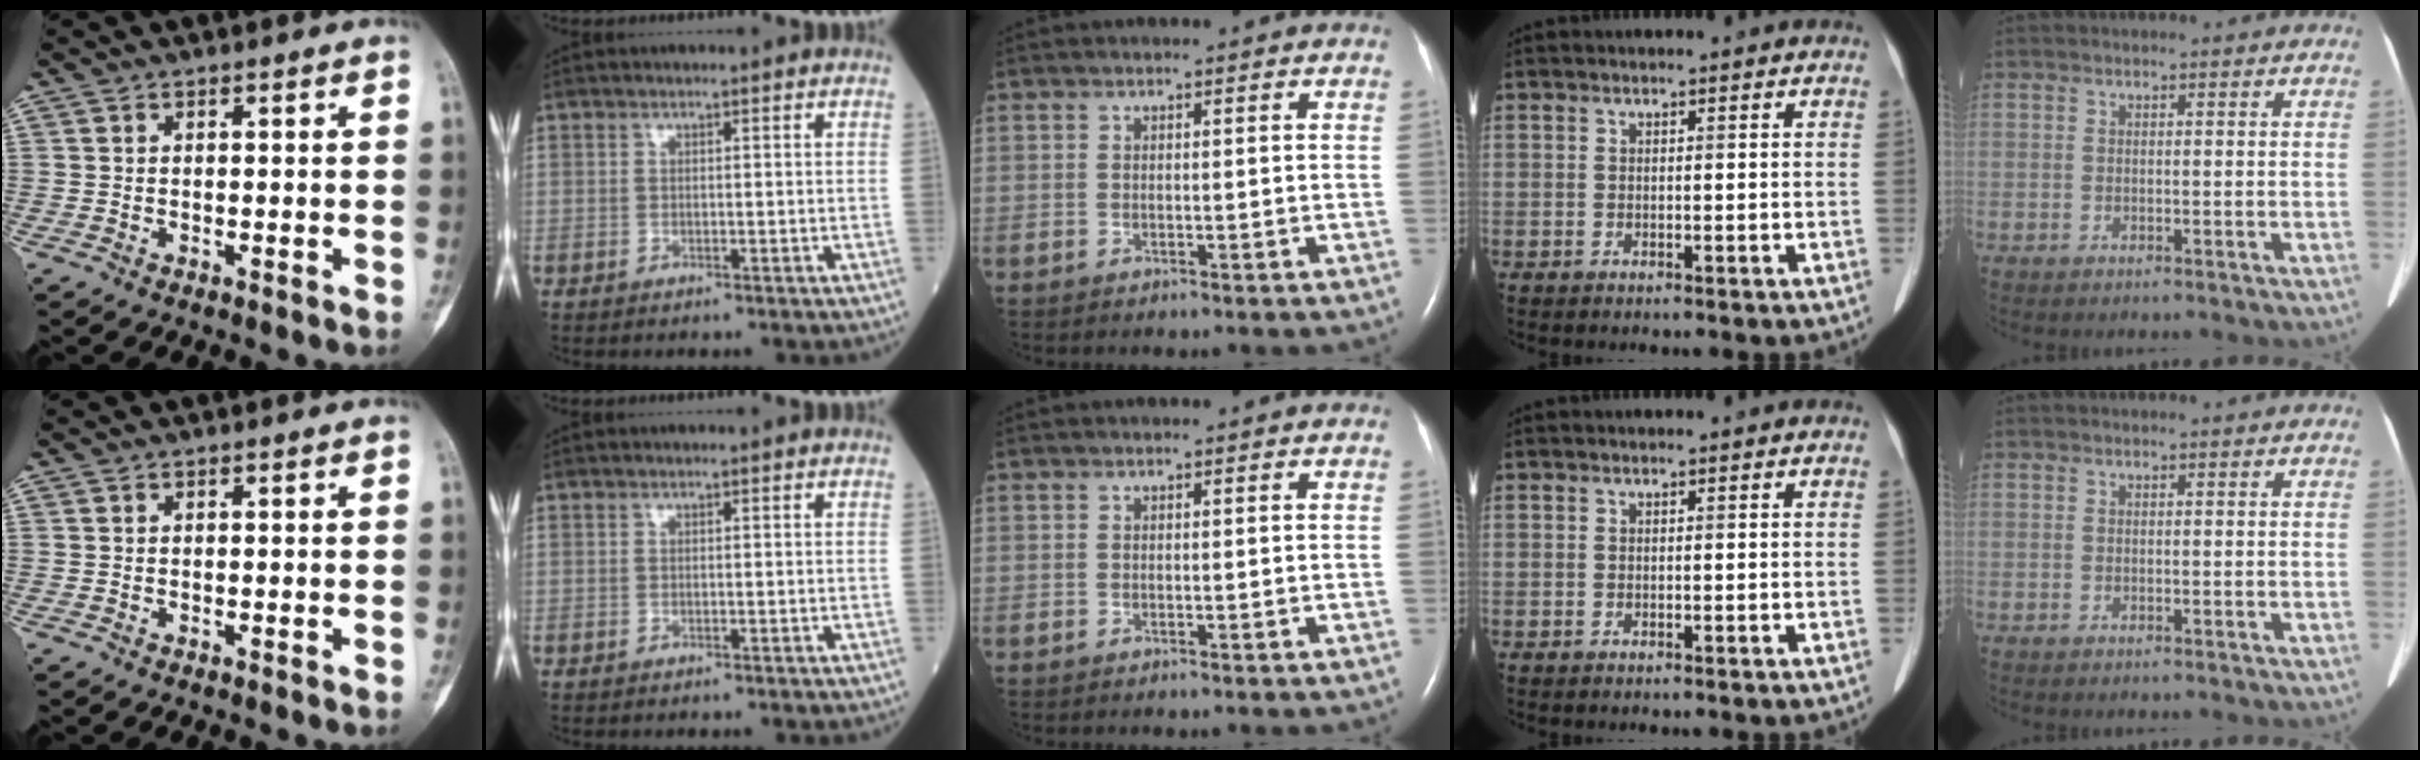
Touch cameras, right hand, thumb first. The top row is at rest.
{}